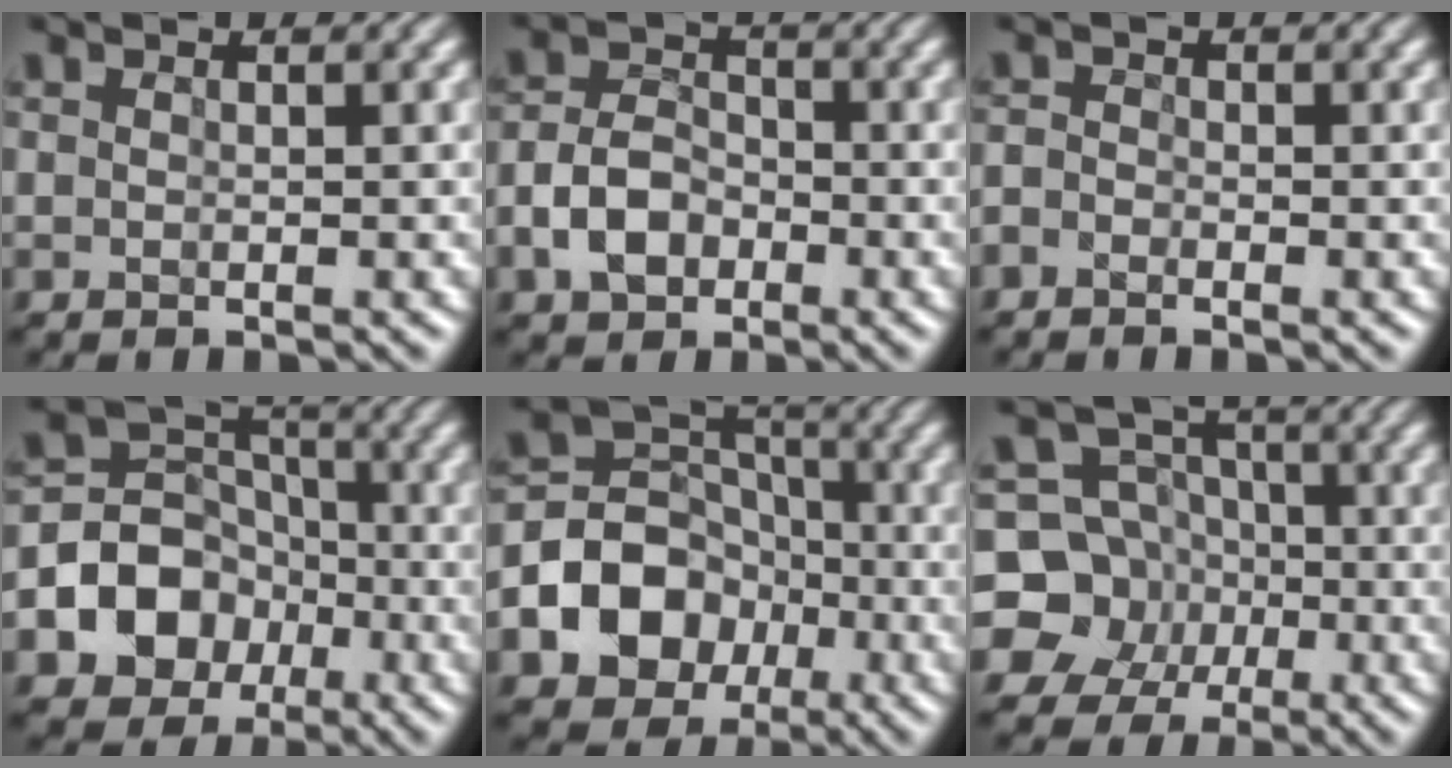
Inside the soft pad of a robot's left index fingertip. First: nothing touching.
{"total": 4.3, "force": [-2.0, 2.8, 2.5], "torque": [-0.051, 0.006, -0.036]}
{"total": 1.3, "force": [-1.1, 0.6, 0.3], "torque": [0.002, 0.010, -0.022]}
{"total": 9.8, "force": [-3.8, 8.2, 3.8], "torque": [-0.063, -0.003, -0.088]}
{"total": 10.6, "force": [-3.9, 8.6, 4.8], "torque": [-0.087, -0.012, -0.089]}
{"total": 10.6, "force": [-2.8, 9.9, 2.6], "torque": [-0.078, 0.009, -0.070]}